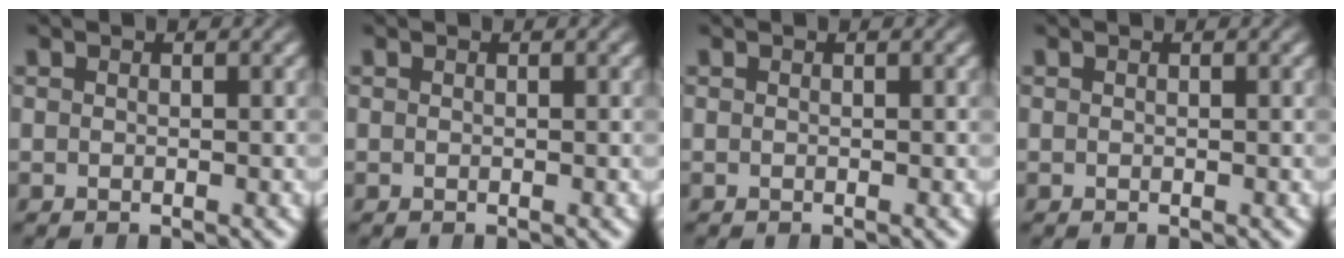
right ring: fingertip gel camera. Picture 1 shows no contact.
{"total": 0.0}
{"total": 0.0}
{"total": 0.0}